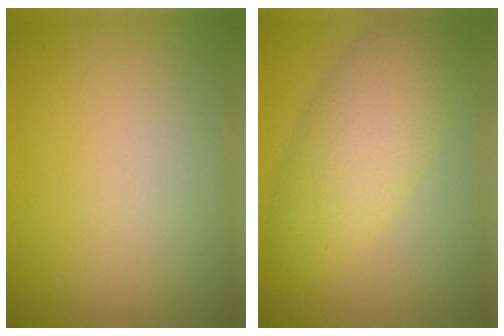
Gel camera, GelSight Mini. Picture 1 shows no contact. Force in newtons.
{"total": 5.8, "press": 5.8, "slide": 0.1}